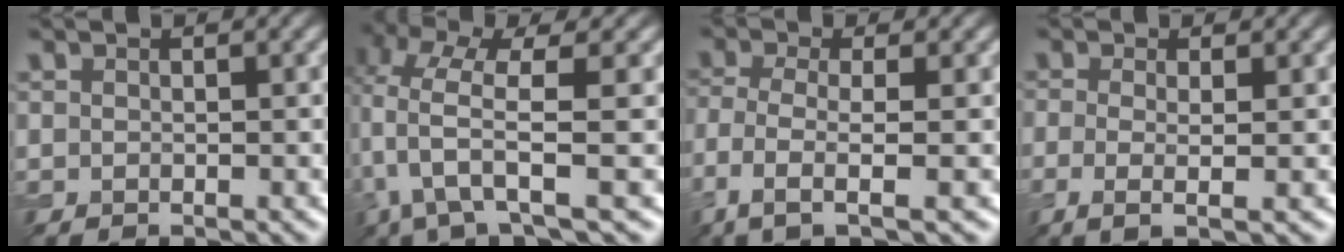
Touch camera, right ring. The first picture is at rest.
{"total": 7.0, "force": [-0.5, 1.9, 6.8], "torque": [-0.138, -0.004, -0.013]}
{"total": 4.2, "force": [-1.9, 1.0, 3.6], "torque": [-0.080, -0.006, -0.042]}
{"total": 2.7, "force": [-0.3, 0.7, 2.6], "torque": [-0.047, -0.007, -0.007]}